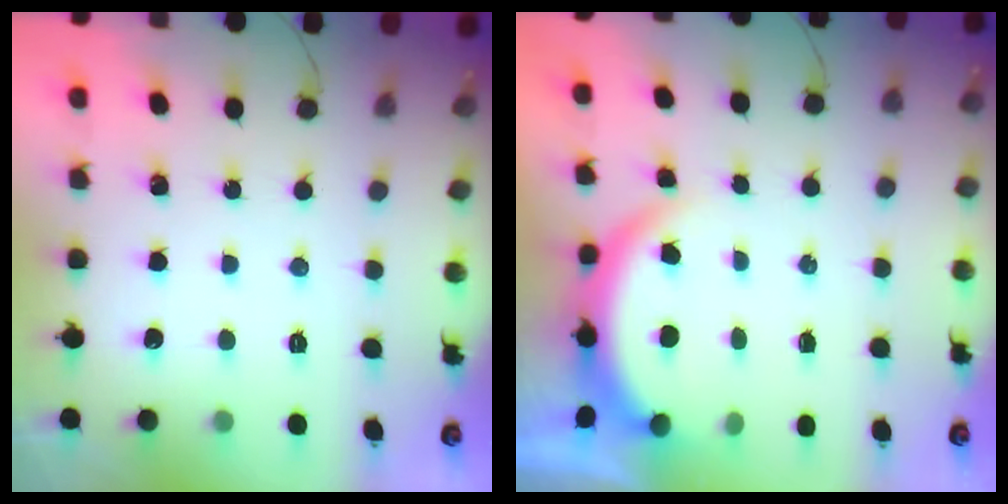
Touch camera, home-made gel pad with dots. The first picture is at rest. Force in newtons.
{"total": 5.0, "press": 5.0, "slide": 0.6}